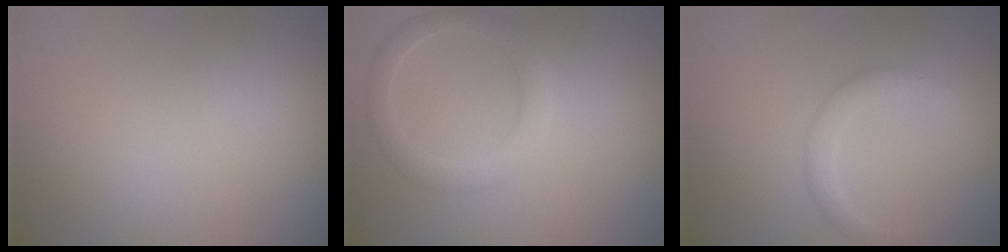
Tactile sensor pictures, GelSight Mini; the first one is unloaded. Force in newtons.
{"total": 2.7, "press": 2.7, "slide": 0.2}
{"total": 2.1, "press": 2.1, "slide": 0.1}